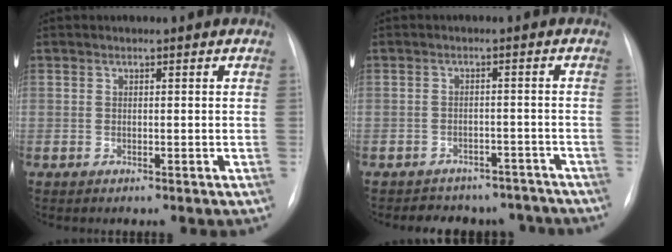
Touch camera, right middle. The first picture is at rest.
{"total": 9.8, "force": [-8.7, 4.4, 0.8], "torque": [-0.003, 0.021, -0.096]}